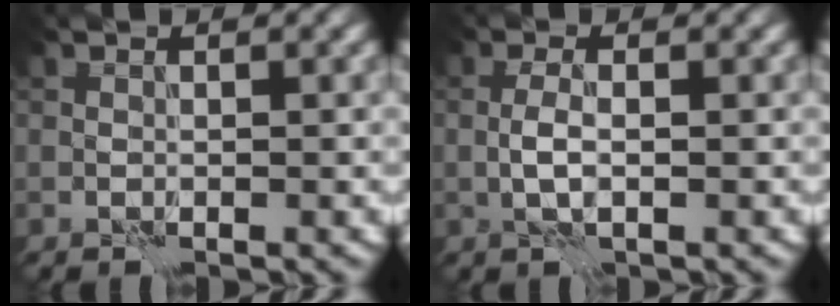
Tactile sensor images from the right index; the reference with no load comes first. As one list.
[{"total": 1.4, "force": [-0.2, 0.3, 1.4], "torque": [-0.030, 0.001, -0.008]}]